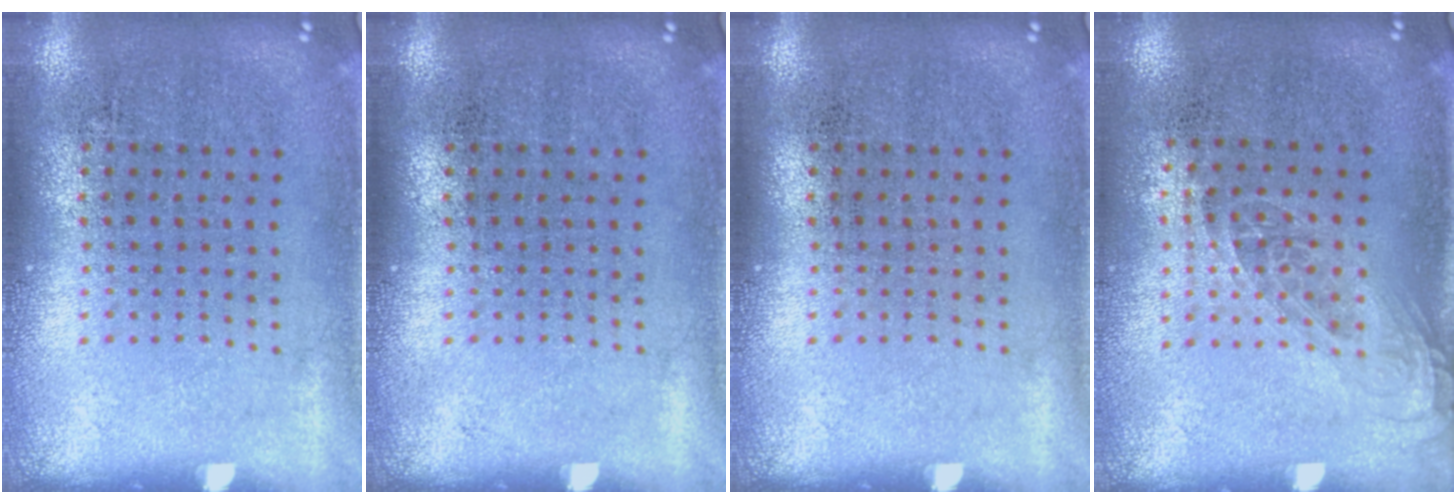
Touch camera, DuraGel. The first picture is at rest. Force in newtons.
{"total": 0.0}
{"total": 0.0}
{"total": 1.0, "press": 0.9, "slide": 0.6}